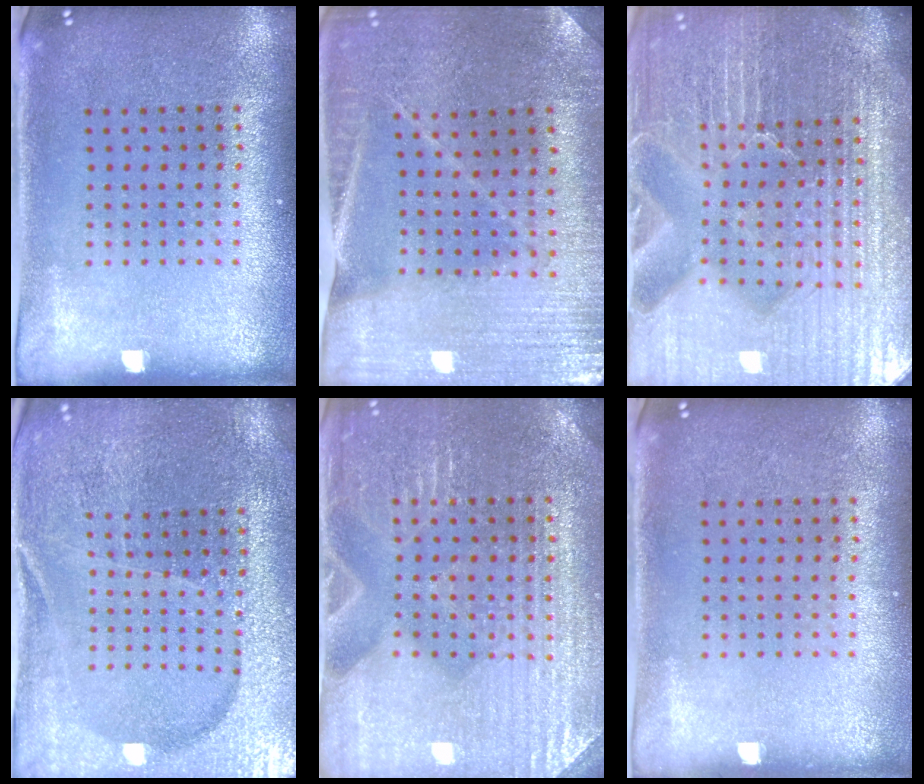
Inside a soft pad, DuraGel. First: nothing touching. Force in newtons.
{"total": 1.4, "press": 1.4, "slide": 0.2}
{"total": 6.5, "press": 5.8, "slide": 3.0}
{"total": 3.6, "press": 3.6, "slide": 0.6}
{"total": 3.8, "press": 3.7, "slide": 0.8}
{"total": 0.0}